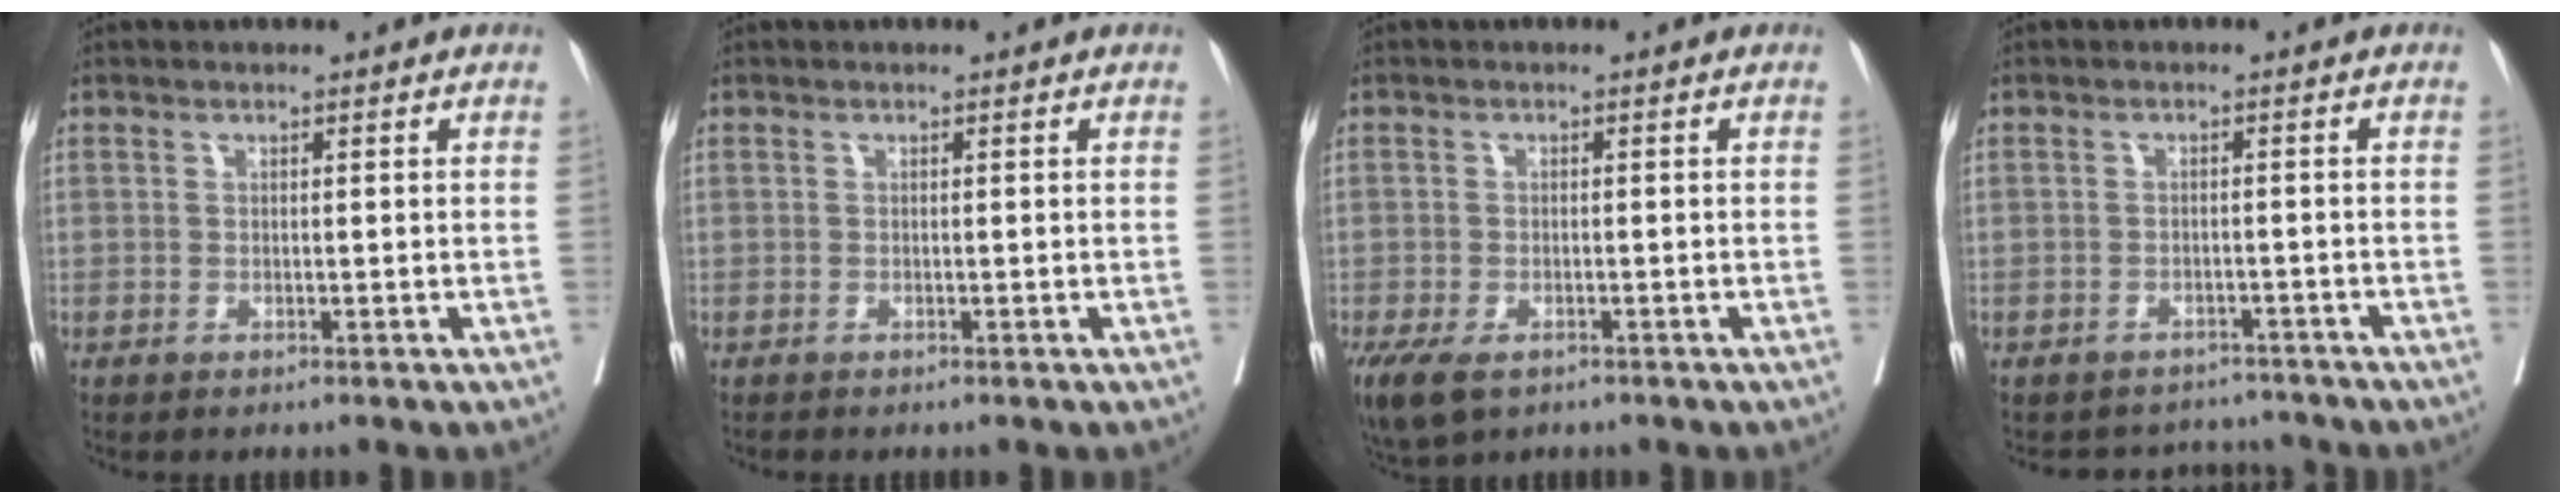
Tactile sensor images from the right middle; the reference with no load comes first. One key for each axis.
{"total": 0.0}
{"total": 7.2, "fx": -4.5, "fy": 3.7, "fz": 4.3, "tx": -0.094, "ty": -0.015, "tz": -0.072}
{"total": 5.5, "fx": -5.2, "fy": 1.7, "fz": -0.4, "tx": 0.009, "ty": 0.013, "tz": -0.066}